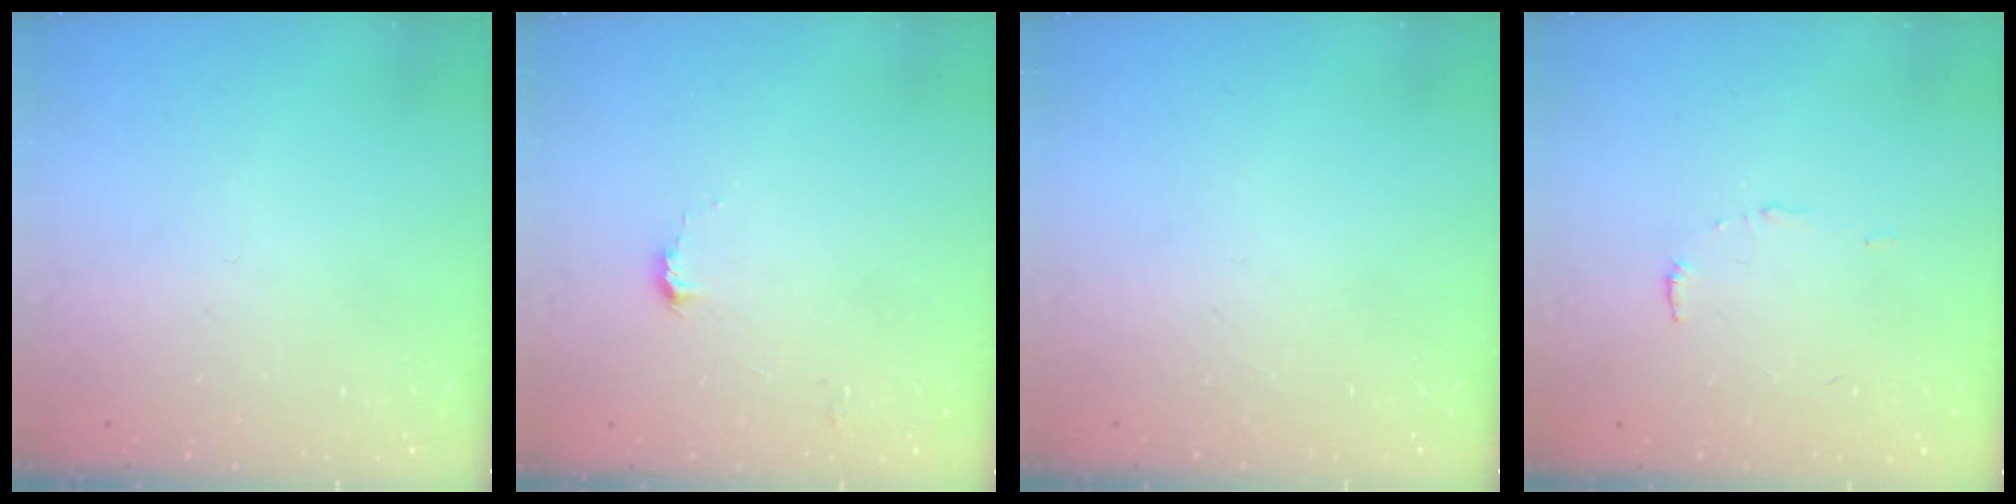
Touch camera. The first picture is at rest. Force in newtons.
{"total": 5.7, "press": 5.6, "slide": 0.5}
{"total": 0.0}
{"total": 6.5, "press": 6.5, "slide": 0.5}